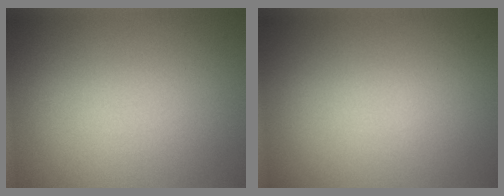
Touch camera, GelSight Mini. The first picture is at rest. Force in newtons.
{"total": 0.0}